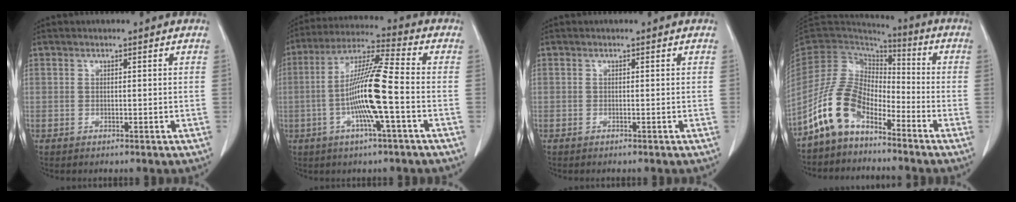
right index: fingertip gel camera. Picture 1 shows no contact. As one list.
[{"total": 12.6, "force": [-2.6, 0.1, 12.3], "torque": [-0.236, 0.004, -0.056]}, {"total": 0.0}, {"total": 10.3, "force": [-6.9, 5.2, 5.7], "torque": [-0.125, 0.024, -0.144]}]